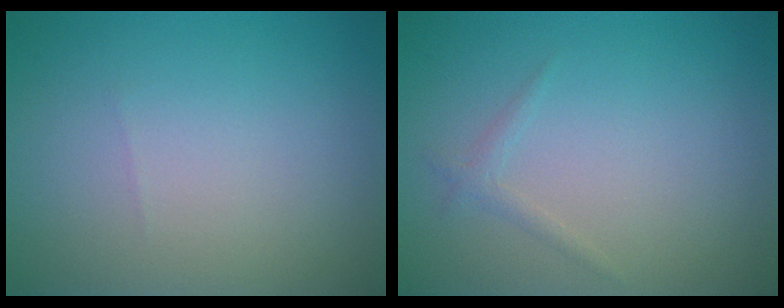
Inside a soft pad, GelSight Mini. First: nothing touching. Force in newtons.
{"total": 0.9, "press": 0.9, "slide": 0.1}